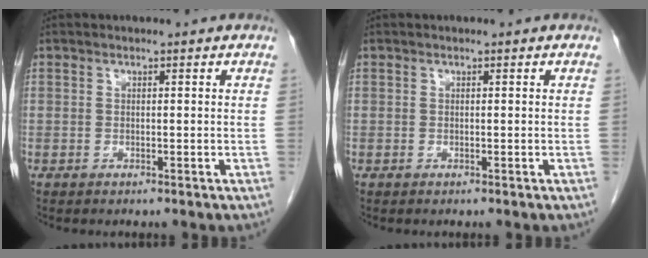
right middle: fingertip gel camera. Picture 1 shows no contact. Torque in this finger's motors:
{"motor_torque": [0.00, 0.00, 0.00, -0.01]}